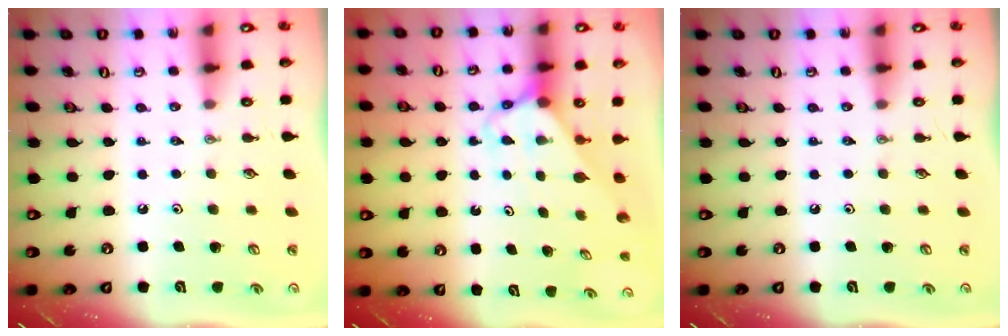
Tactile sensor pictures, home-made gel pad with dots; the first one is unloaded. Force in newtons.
{"total": 2.8, "press": 2.8, "slide": 0.2}
{"total": 0.0}